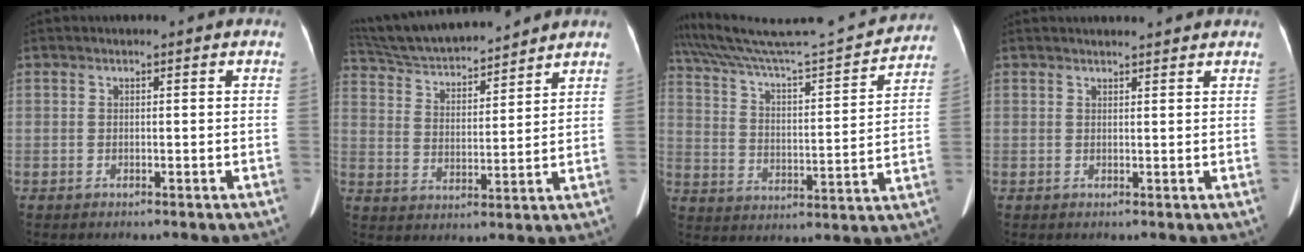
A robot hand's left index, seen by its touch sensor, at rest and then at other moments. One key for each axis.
{"total": 16.6, "fx": 15.3, "fy": 2.2, "fz": 6.0, "tx": -0.111, "ty": 0.026, "tz": 0.261}
{"total": 21.7, "fx": 20.5, "fy": 0.4, "fz": 7.2, "tx": -0.129, "ty": -0.024, "tz": 0.301}
{"total": 4.8, "fx": 4.6, "fy": 0.7, "fz": 1.2, "tx": -0.016, "ty": 0.019, "tz": 0.054}